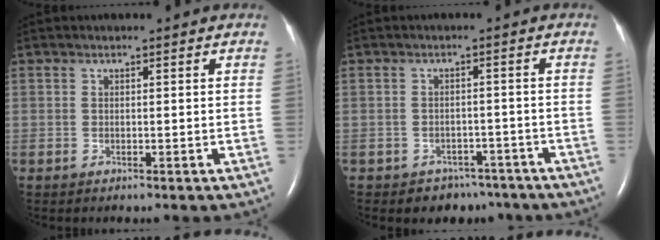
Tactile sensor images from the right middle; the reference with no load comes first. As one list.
[{"total": 5.0, "force": [-3.8, 3.2, 0.1], "torque": [0.001, 0.020, -0.043]}]